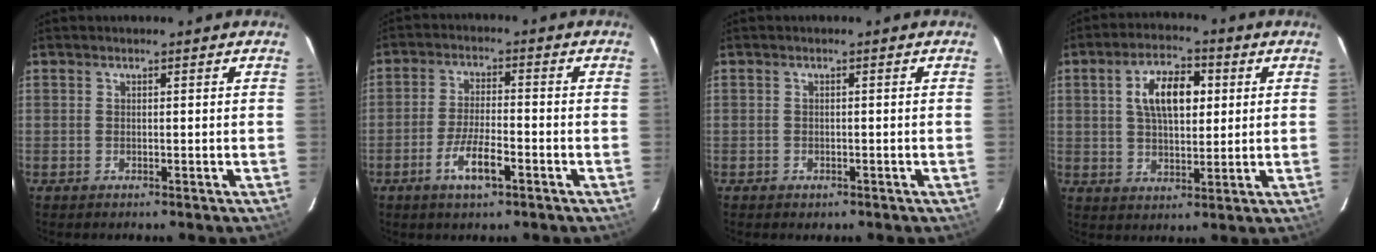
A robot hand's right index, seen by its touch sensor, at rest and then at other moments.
{"total": 7.2, "force": [-3.8, 1.7, 5.9], "torque": [-0.121, -0.005, -0.068]}
{"total": 1.7, "force": [-0.9, 1.4, 0.5], "torque": [-0.011, 0.000, -0.008]}
{"total": 9.8, "force": [2.4, 5.0, 8.1], "torque": [-0.142, 0.021, 0.043]}